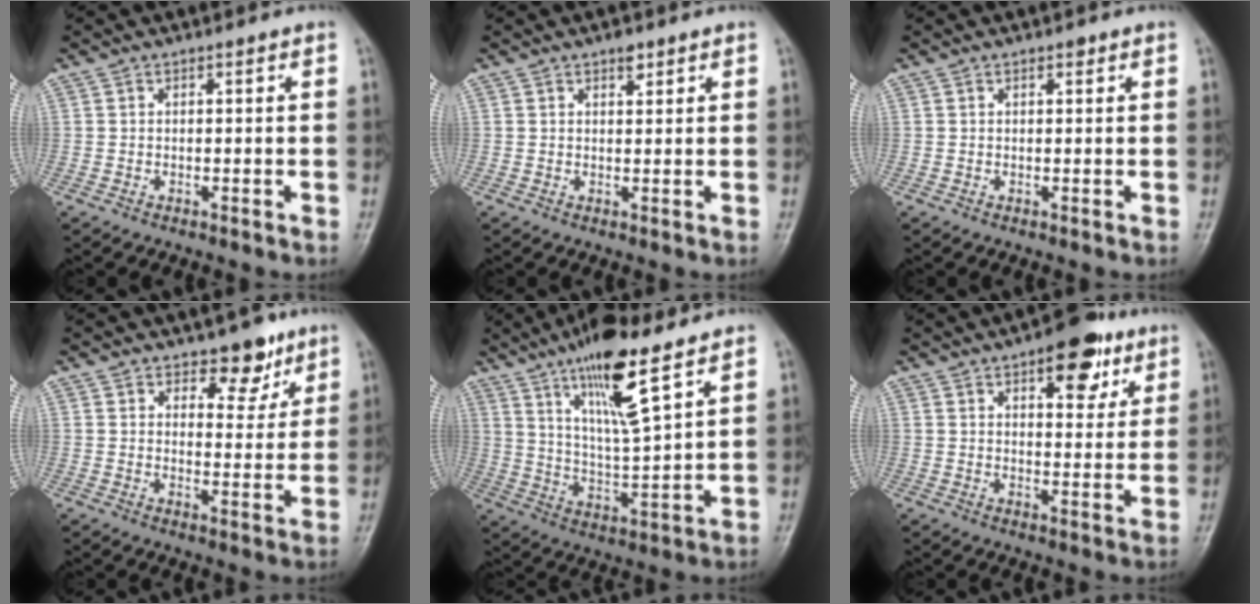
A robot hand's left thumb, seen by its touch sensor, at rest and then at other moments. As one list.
[{"total": 2.0, "force": [1.4, 0.9, 1.1], "torque": [-0.008, -0.006, 0.020]}, {"total": 0.8, "force": [0.5, 0.4, 0.4], "torque": [-0.002, -0.002, 0.005]}, {"total": 6.7, "force": [4.8, 3.8, 2.9], "torque": [-0.004, -0.031, 0.069]}, {"total": 14.9, "force": [9.2, 3.1, 11.2], "torque": [-0.188, -0.051, 0.171]}, {"total": 10.9, "force": [5.9, 5.1, 7.5], "torque": [-0.067, -0.023, 0.079]}]